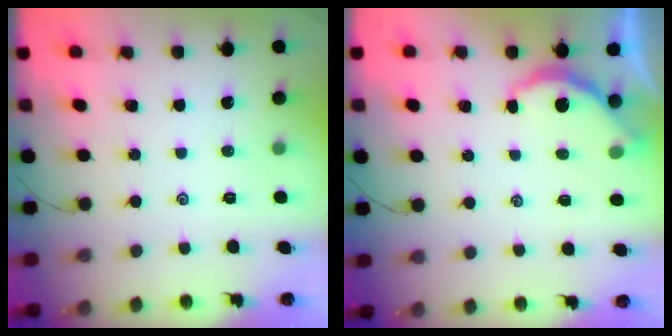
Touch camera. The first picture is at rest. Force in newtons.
{"total": 5.4, "press": 5.4, "slide": 0.2}